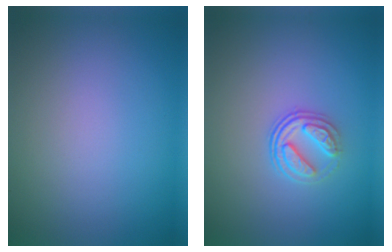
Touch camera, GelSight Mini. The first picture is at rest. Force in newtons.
{"total": 2.5, "press": 1.9, "slide": 1.6}